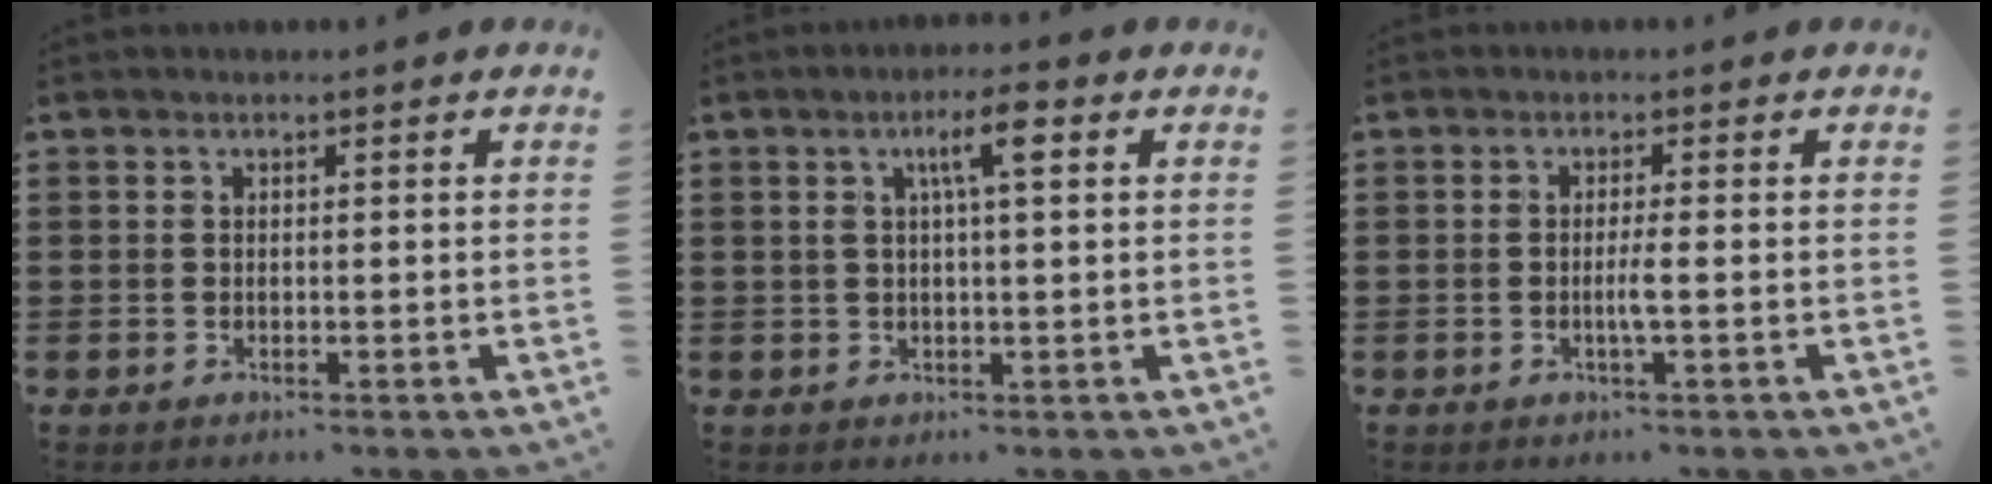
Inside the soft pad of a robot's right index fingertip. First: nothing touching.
{"total": 4.7, "force": [1.5, 0.8, 4.4], "torque": [-0.081, 0.006, 0.019]}
{"total": 2.3, "force": [-0.5, -0.3, 2.2], "torque": [-0.039, -0.005, -0.013]}